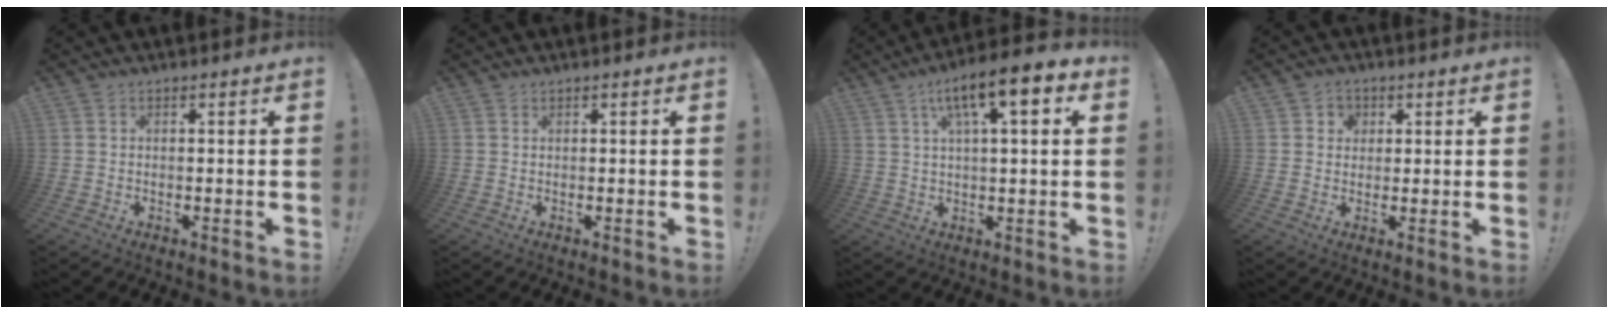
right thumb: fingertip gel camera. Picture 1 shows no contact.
{"total": 0.5, "force": [0.5, 0.2, 0.1], "torque": [0.006, -0.003, 0.007]}
{"total": 11.4, "force": [4.5, 2.7, 10.1], "torque": [-0.150, -0.016, 0.068]}
{"total": 3.2, "force": [1.2, 2.9, 0.7], "torque": [-0.006, -0.005, 0.021]}